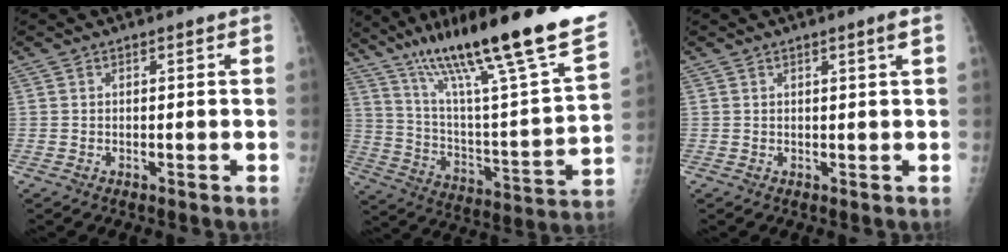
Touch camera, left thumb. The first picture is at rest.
{"total": 30.1, "force": [20.8, 3.3, 21.6], "torque": [-0.333, -0.064, 0.335]}
{"total": 1.6, "force": [0.8, -0.3, 1.4], "torque": [-0.024, -0.005, 0.015]}